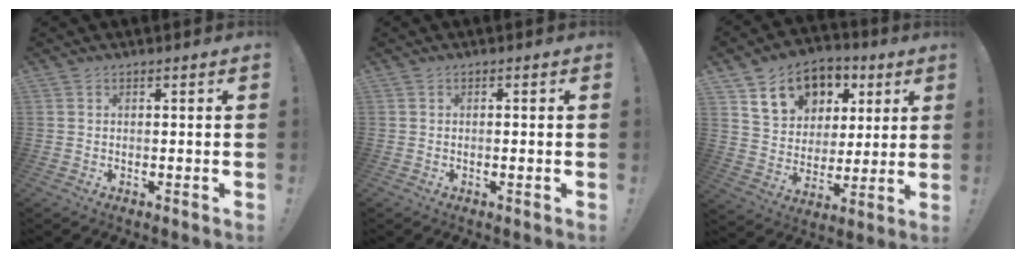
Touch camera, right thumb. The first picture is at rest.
{"total": 0.7, "force": [-0.5, 0.0, 0.5], "torque": [-0.007, 0.000, -0.008]}
{"total": 14.8, "force": [7.6, 11.2, 5.9], "torque": [-0.091, -0.032, 0.151]}